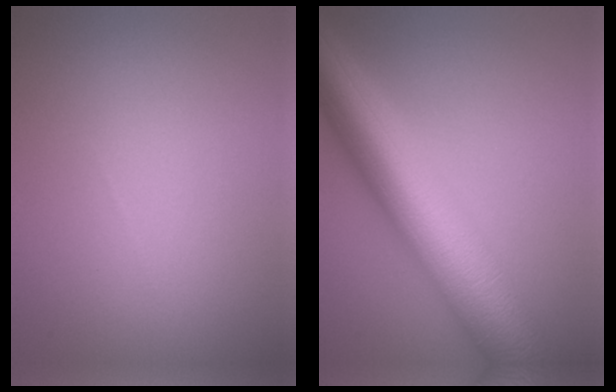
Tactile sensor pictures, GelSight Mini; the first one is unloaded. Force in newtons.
{"total": 12.3, "press": 12.3, "slide": 0.2}